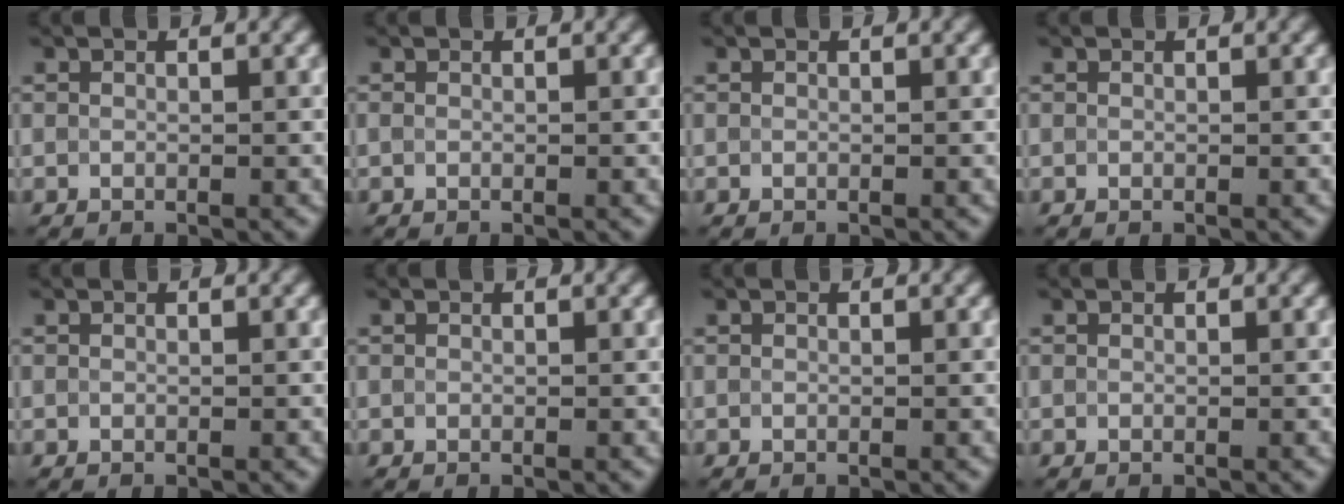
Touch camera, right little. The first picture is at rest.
{"total": 0.0}
{"total": 0.0}
{"total": 0.0}
{"total": 0.0}
{"total": 0.0}
{"total": 0.0}
{"total": 0.0}